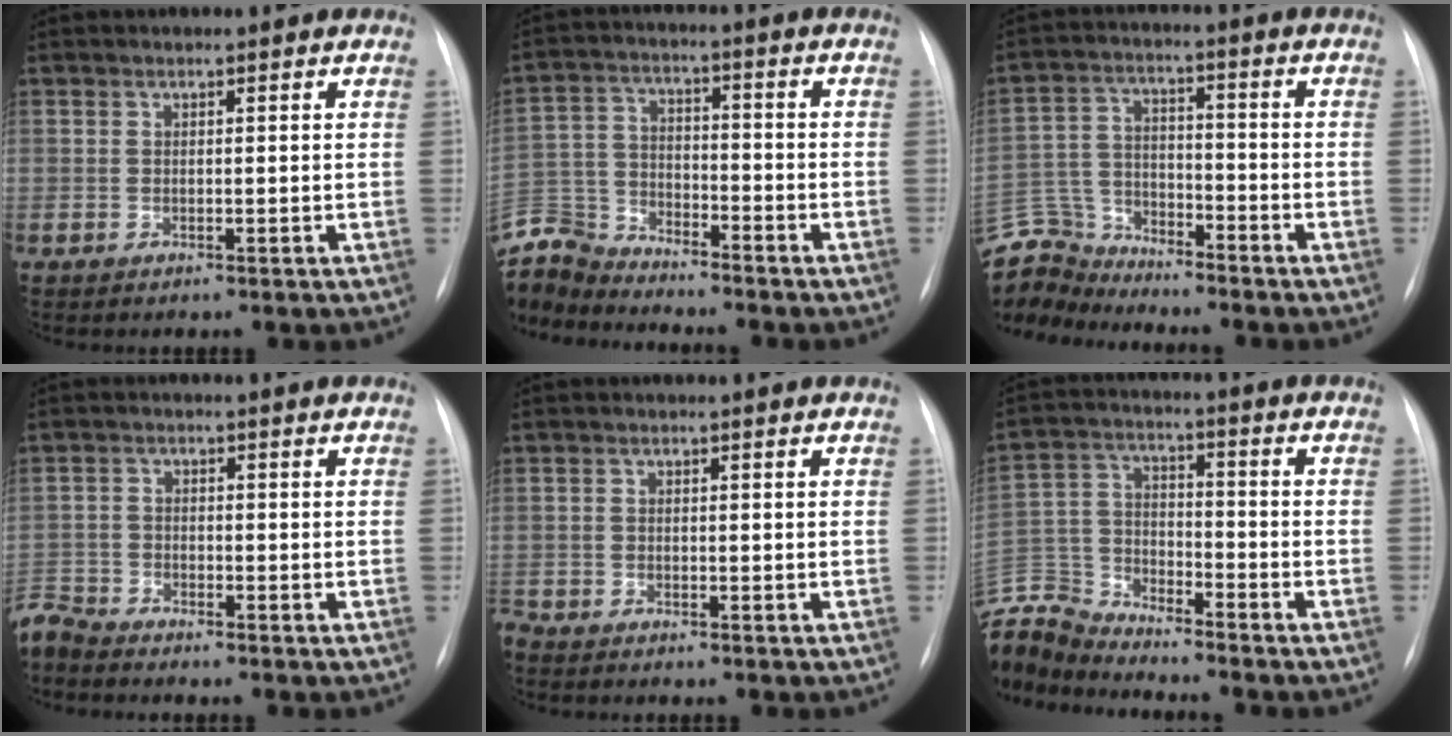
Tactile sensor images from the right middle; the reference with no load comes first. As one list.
[{"total": 11.4, "force": [-11.2, 1.8, 1.3], "torque": [-0.036, 0.016, -0.217]}, {"total": 10.9, "force": [-10.6, 2.2, 0.8], "torque": [-0.026, 0.016, -0.206]}, {"total": 4.9, "force": [-4.8, 0.8, 0.2], "torque": [-0.003, -0.010, -0.096]}, {"total": 2.7, "force": [-2.5, 0.8, 0.7], "torque": [-0.012, -0.005, -0.042]}, {"total": 12.3, "force": [-12.2, 1.1, 1.1], "torque": [-0.032, 0.025, -0.240]}]